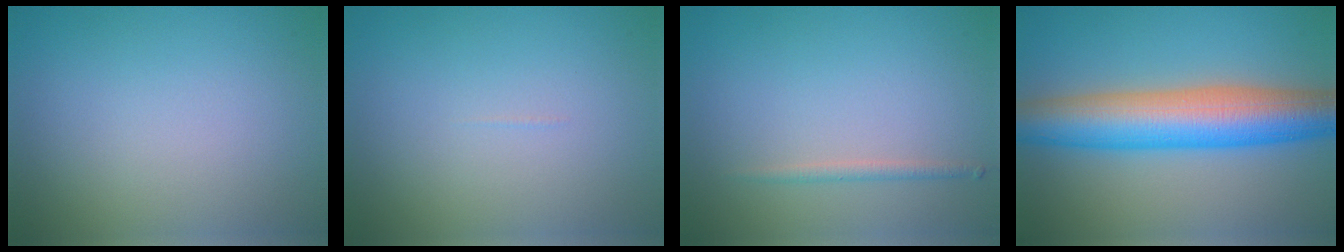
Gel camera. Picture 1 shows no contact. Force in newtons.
{"total": 0.0}
{"total": 1.1, "press": 1.1, "slide": 0.0}
{"total": 9.6, "press": 9.6, "slide": 0.3}